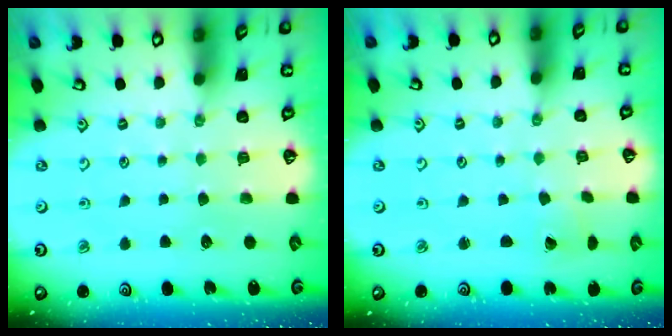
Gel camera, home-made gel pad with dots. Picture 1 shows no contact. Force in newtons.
{"total": 1.4, "press": 1.4, "slide": 0.1}